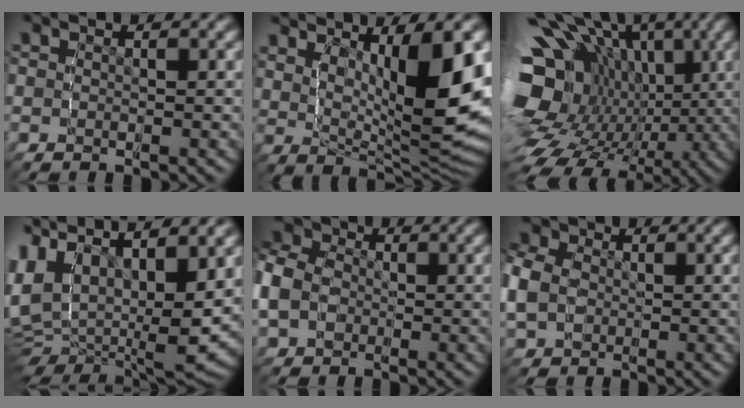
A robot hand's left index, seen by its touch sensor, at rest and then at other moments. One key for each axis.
{"total": 11.5, "fx": 2.6, "fy": 4.1, "fz": 10.4, "tx": -0.152, "ty": -0.015, "tz": 0.058}
{"total": 21.0, "fx": 2.3, "fy": 16.6, "fz": 12.6, "tx": -0.242, "ty": -0.042, "tz": 0.037}
{"total": 14.0, "fx": 2.4, "fy": 9.4, "fz": 10.1, "tx": -0.227, "ty": -0.022, "tz": 0.039}
{"total": 8.6, "fx": 1.4, "fy": 7.2, "fz": 4.4, "tx": -0.099, "ty": 0.004, "tz": 0.012}
{"total": 6.5, "fx": 1.0, "fy": 5.5, "fz": 3.3, "tx": -0.079, "ty": -0.004, "tz": 0.015}